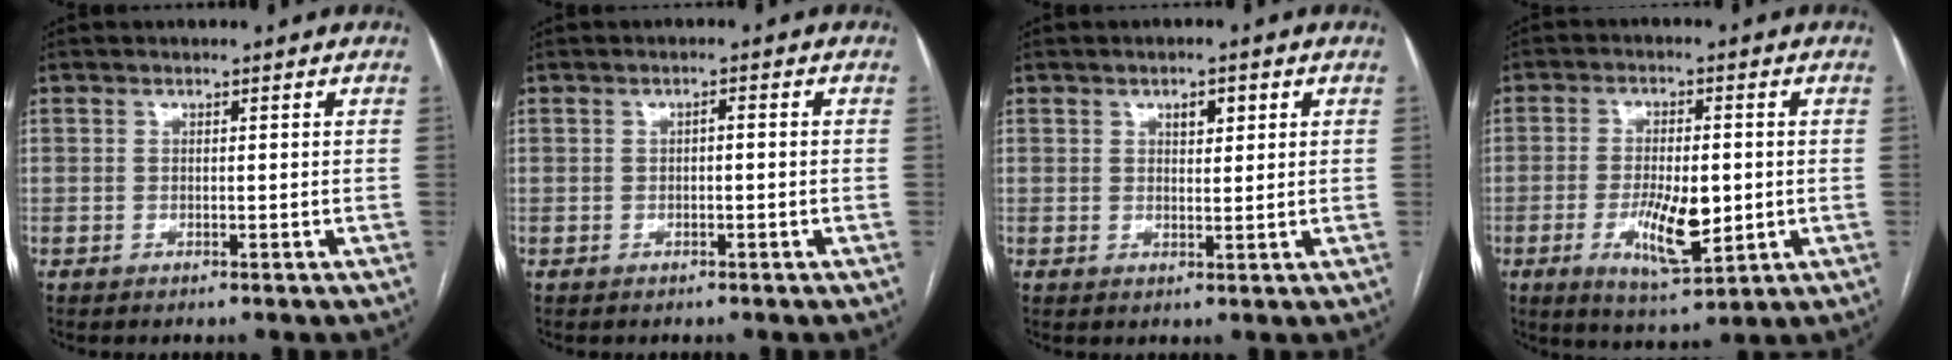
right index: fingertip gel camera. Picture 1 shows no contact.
{"total": 0.8, "force": [-0.1, 0.3, 0.8], "torque": [-0.012, 0.004, -0.003]}
{"total": 2.6, "force": [1.3, 1.1, 2.0], "torque": [-0.032, 0.002, 0.020]}
{"total": 9.2, "force": [-1.7, 3.0, 8.6], "torque": [-0.156, -0.012, -0.021]}